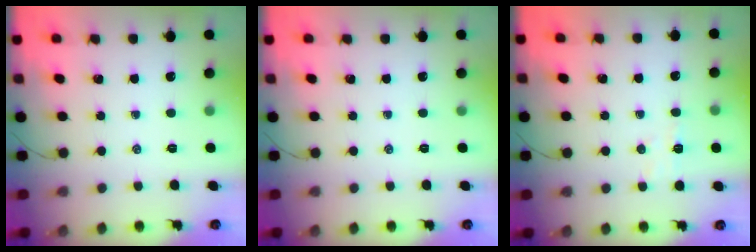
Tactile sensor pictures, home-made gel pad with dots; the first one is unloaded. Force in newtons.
{"total": 0.0}
{"total": 4.1, "press": 3.9, "slide": 1.2}